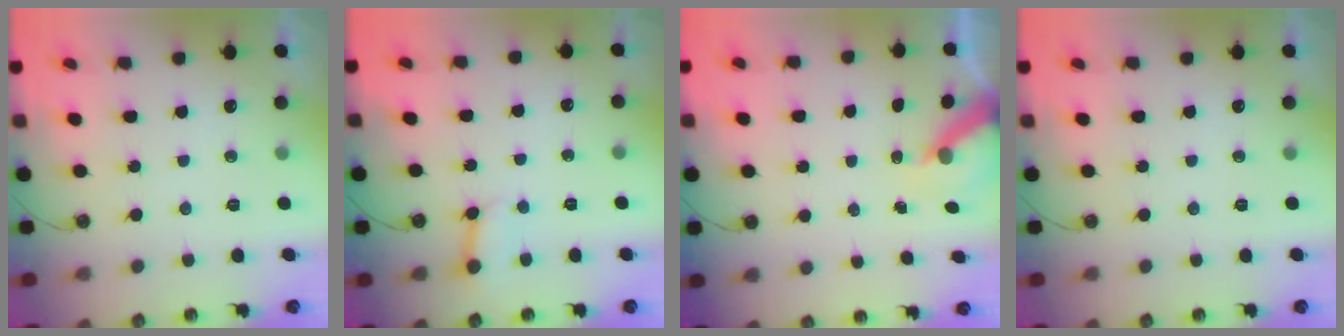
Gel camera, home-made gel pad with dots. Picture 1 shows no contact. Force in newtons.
{"total": 2.6, "press": 2.6, "slide": 0.1}
{"total": 6.0, "press": 5.9, "slide": 0.7}
{"total": 0.0}